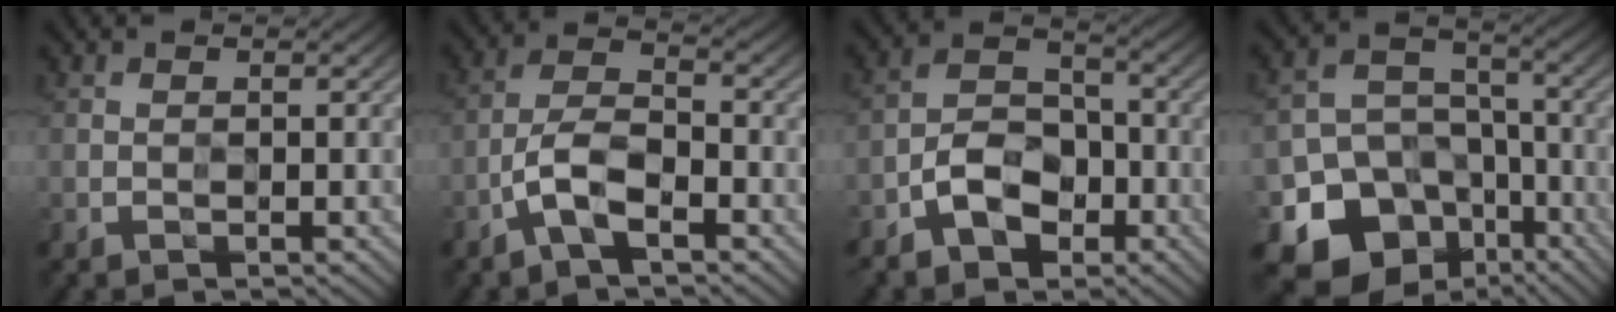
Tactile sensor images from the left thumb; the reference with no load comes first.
{"total": 5.9, "force": [-3.1, 2.2, 4.5], "torque": [-0.092, 0.010, -0.073]}
{"total": 6.9, "force": [-3.7, 4.3, 3.9], "torque": [-0.072, 0.003, -0.080]}
{"total": 15.4, "force": [-8.1, 11.9, 5.4], "torque": [-0.139, -0.039, -0.126]}